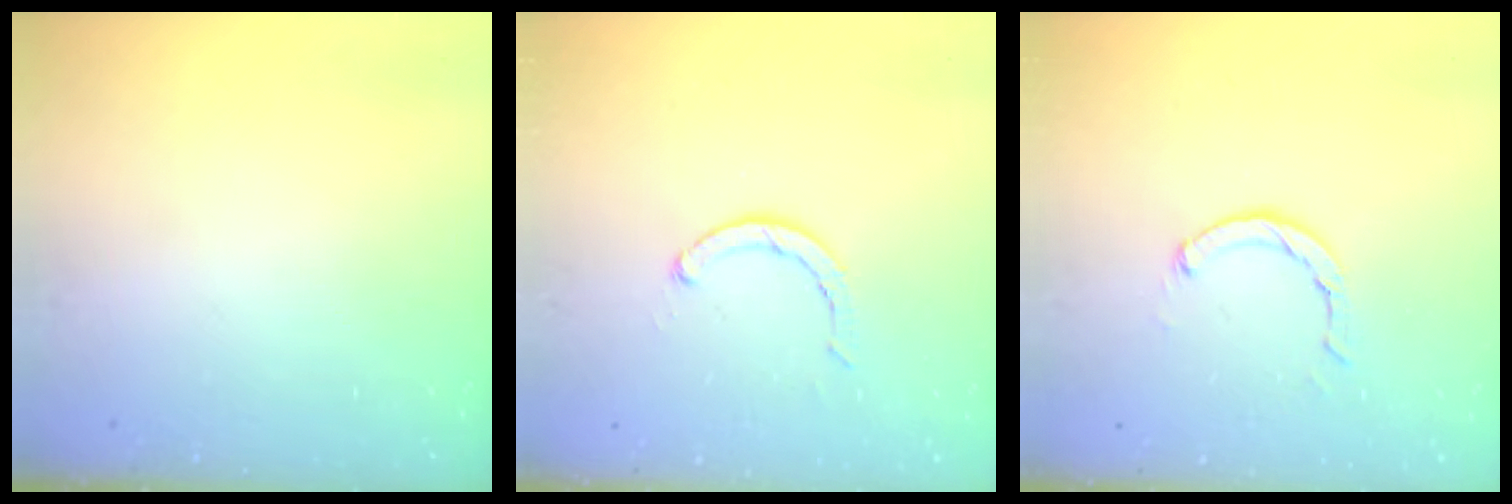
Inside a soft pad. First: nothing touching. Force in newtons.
{"total": 3.5, "press": 3.4, "slide": 0.7}
{"total": 2.1, "press": 2.1, "slide": 0.3}